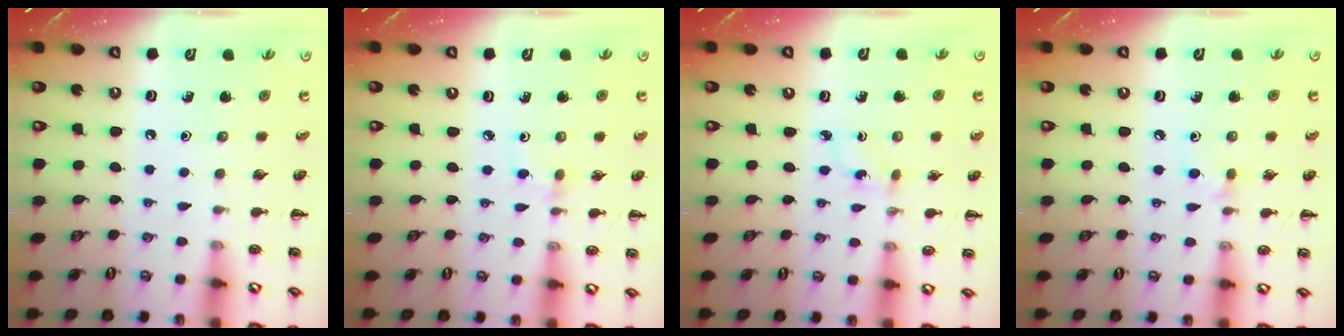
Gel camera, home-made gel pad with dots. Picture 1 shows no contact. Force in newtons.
{"total": 2.3, "press": 2.1, "slide": 0.9}
{"total": 2.5, "press": 2.4, "slide": 0.8}
{"total": 4.6, "press": 4.4, "slide": 1.4}